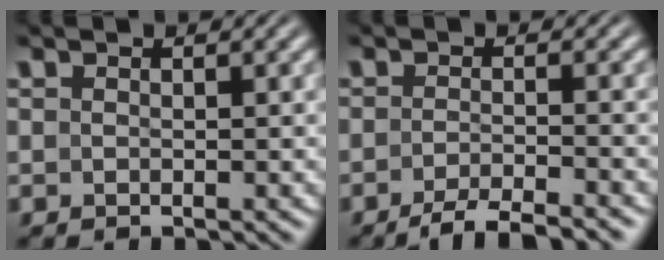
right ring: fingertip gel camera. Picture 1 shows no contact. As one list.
[{"total": 4.0, "force": [-3.6, 0.3, 1.7], "torque": [-0.030, -0.006, -0.057]}]